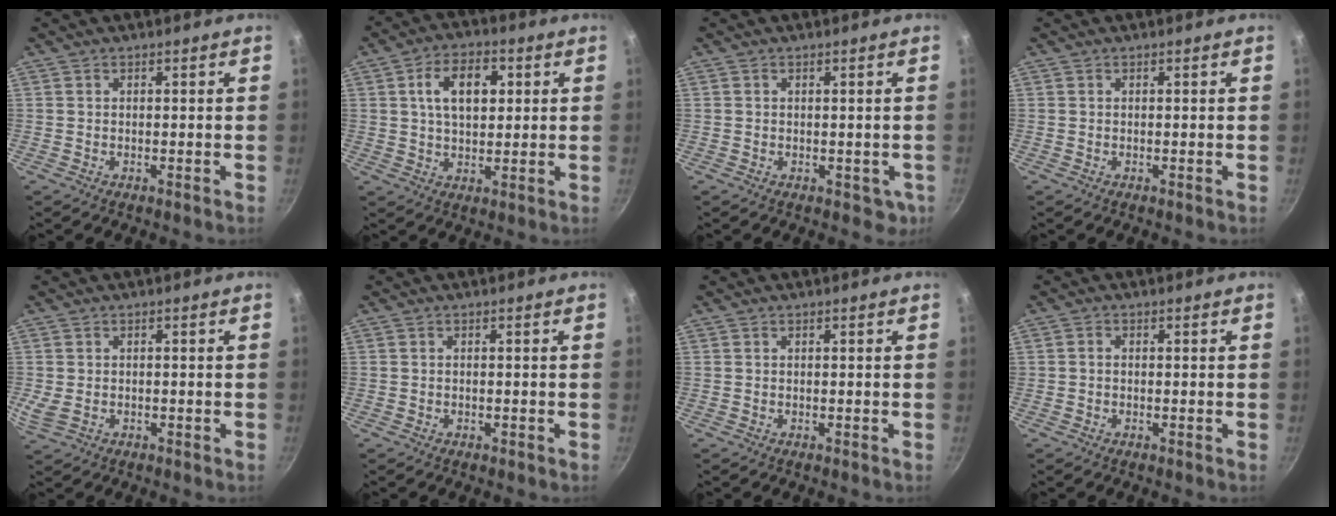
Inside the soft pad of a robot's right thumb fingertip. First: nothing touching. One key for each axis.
{"total": 9.8, "fx": 2.4, "fy": 6.0, "fz": 7.4, "tx": -0.103, "ty": 0.005, "tz": 0.036}
{"total": 3.0, "fx": -0.3, "fy": 2.4, "fz": 1.8, "tx": -0.015, "ty": 0.003, "tz": 0.004}
{"total": 0.0}
{"total": 3.2, "fx": -0.5, "fy": 2.3, "fz": 2.1, "tx": -0.046, "ty": -0.003, "tz": -0.005}
{"total": 0.0}
{"total": 0.0}
{"total": 0.9, "fx": -0.1, "fy": 0.7, "fz": 0.5, "tx": -0.009, "ty": 0.005, "tz": -0.003}